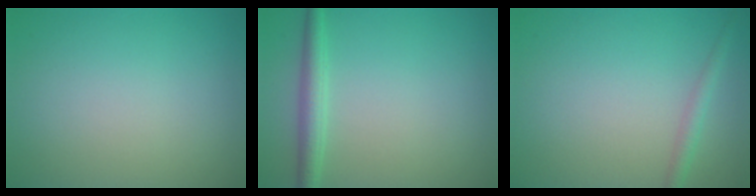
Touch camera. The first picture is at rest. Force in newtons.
{"total": 2.4, "press": 2.4, "slide": 0.1}
{"total": 1.5, "press": 1.5, "slide": 0.0}